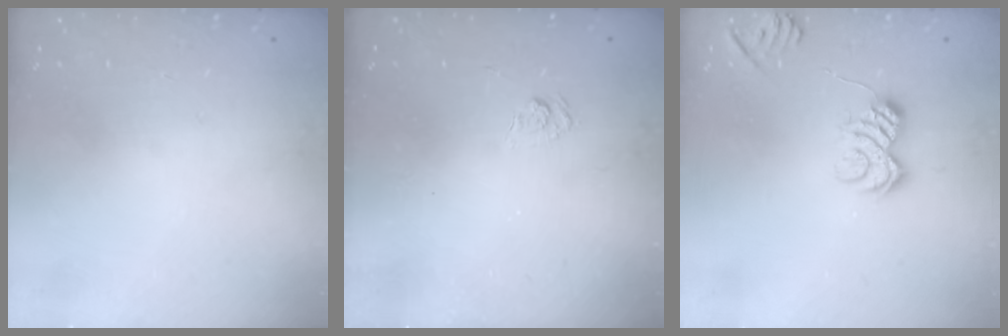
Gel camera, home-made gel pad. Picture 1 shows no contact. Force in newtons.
{"total": 2.5, "press": 2.1, "slide": 1.3}
{"total": 8.3, "press": 8.3, "slide": 0.9}